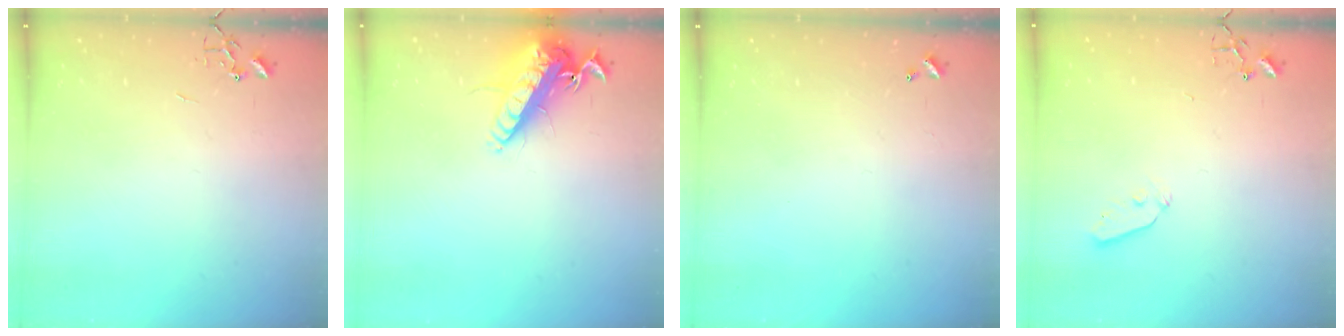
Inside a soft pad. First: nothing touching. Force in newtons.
{"total": 14.6, "press": 14.4, "slide": 2.8}
{"total": 0.0}
{"total": 3.8, "press": 3.7, "slide": 0.7}